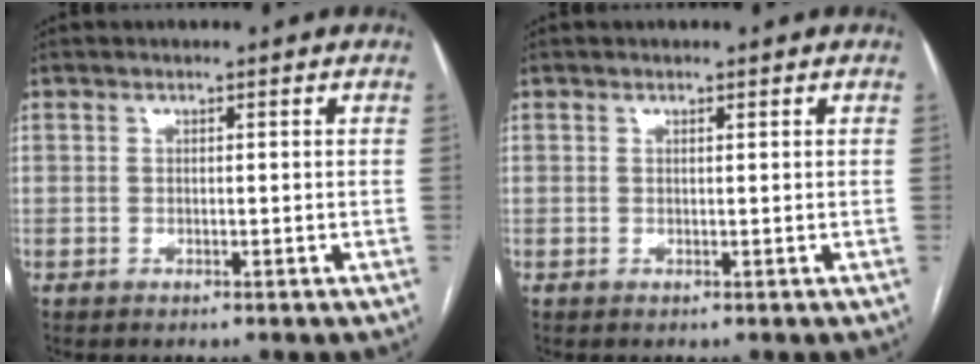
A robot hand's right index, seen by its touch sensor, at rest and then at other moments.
{"total": 0.0}